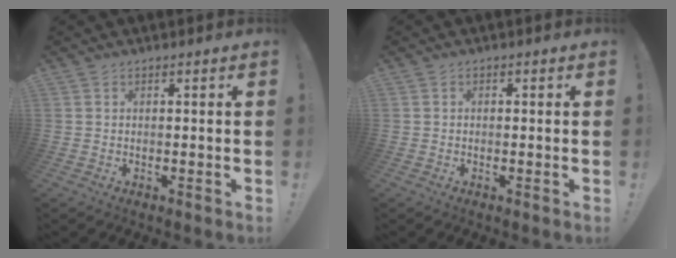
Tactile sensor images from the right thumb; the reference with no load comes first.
{"total": 0.8, "force": [-0.5, 0.4, 0.4], "torque": [-0.012, 0.005, -0.009]}